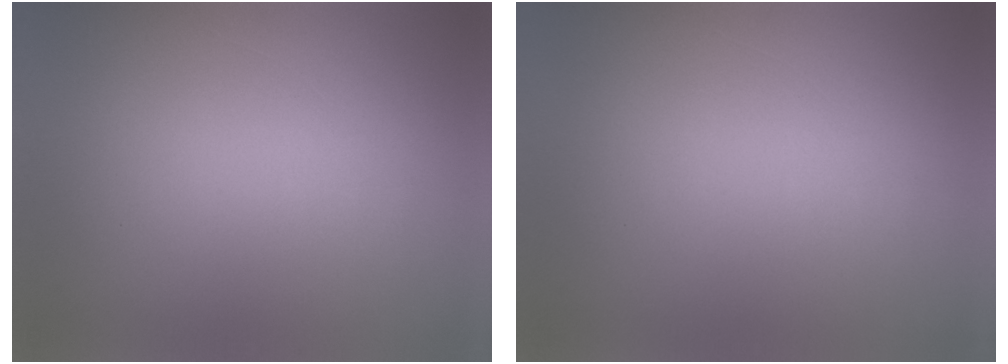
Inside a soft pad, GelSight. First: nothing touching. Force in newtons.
{"total": 1.0}